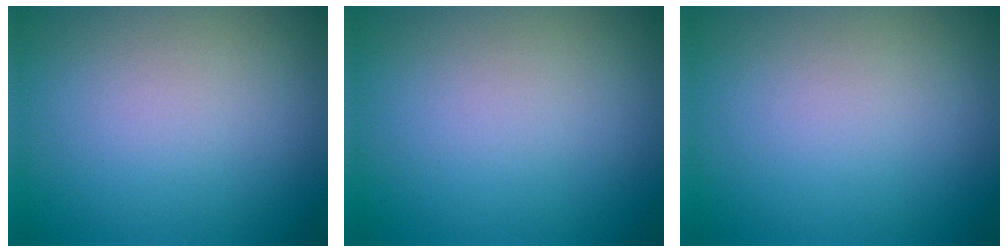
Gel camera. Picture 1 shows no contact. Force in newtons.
{"total": 0.0}
{"total": 0.0}